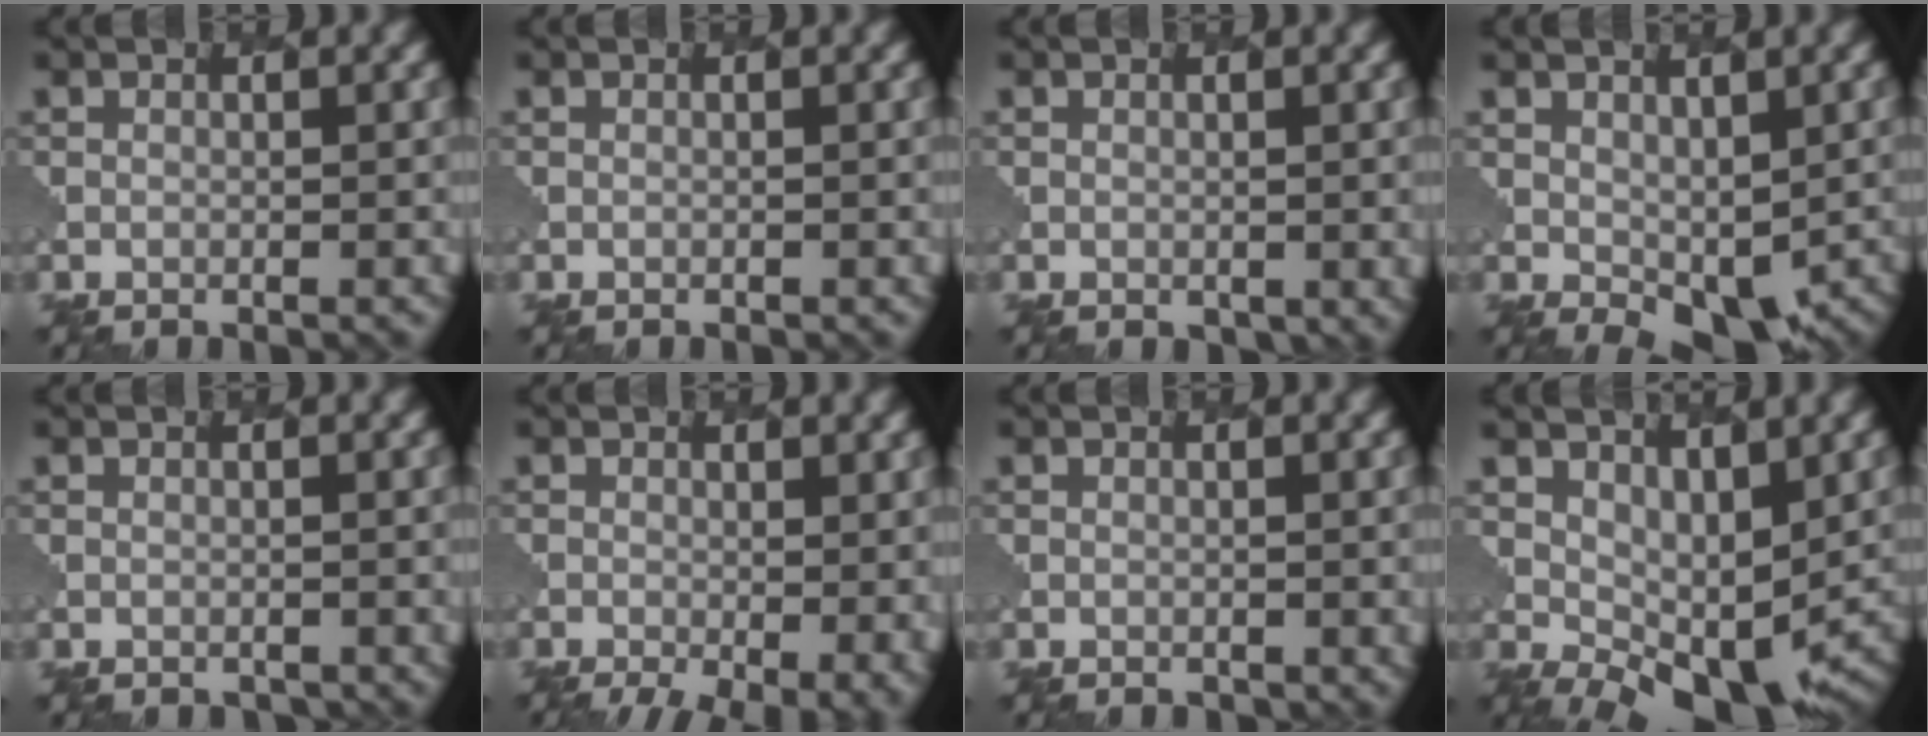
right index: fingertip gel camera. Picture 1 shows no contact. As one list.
[{"total": 0.0}, {"total": 1.8, "force": [0.1, 1.3, 1.2], "torque": [-0.013, -0.009, 0.007]}, {"total": 5.6, "force": [0.0, 3.6, 4.3], "torque": [-0.082, -0.020, 0.011]}, {"total": 0.8, "force": [-0.1, 0.8, 0.3], "torque": [-0.005, -0.003, 0.004]}, {"total": 6.6, "force": [-2.2, 2.8, 5.5], "torque": [-0.074, -0.015, -0.022]}, {"total": 1.2, "force": [0.0, 1.0, 0.8], "torque": [-0.009, -0.004, 0.006]}, {"total": 7.3, "force": [0.8, 4.5, 5.7], "torque": [-0.091, -0.020, 0.028]}]